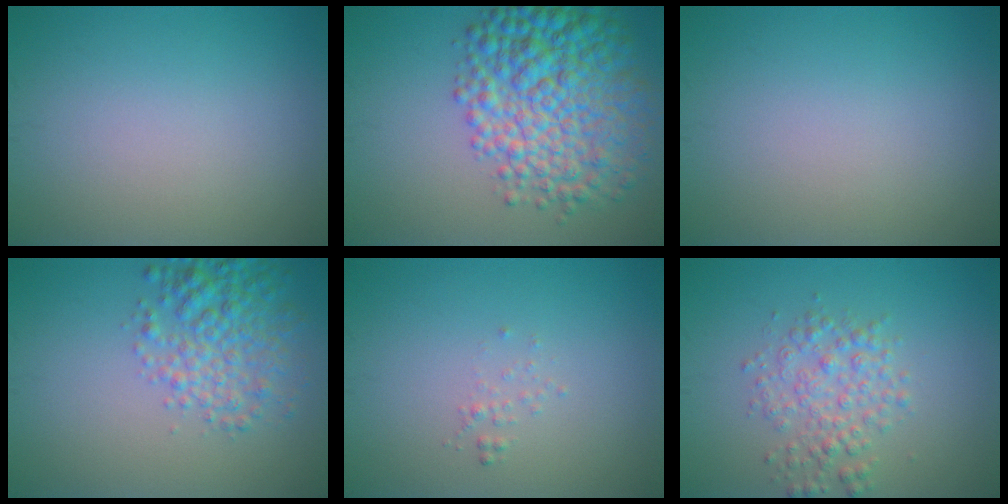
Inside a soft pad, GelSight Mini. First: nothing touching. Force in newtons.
{"total": 9.4, "press": 9.4, "slide": 0.2}
{"total": 0.0}
{"total": 4.7, "press": 4.7, "slide": 0.1}
{"total": 0.6, "press": 0.6, "slide": 0.1}
{"total": 3.2, "press": 3.2, "slide": 0.1}